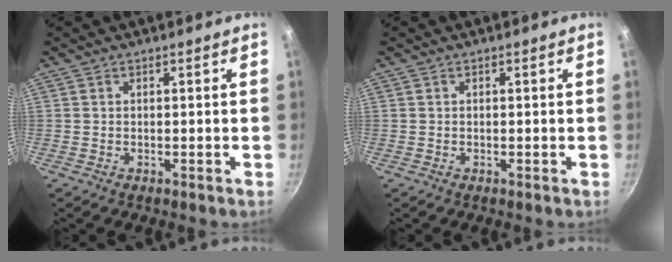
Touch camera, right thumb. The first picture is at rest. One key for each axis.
{"total": 0.0}